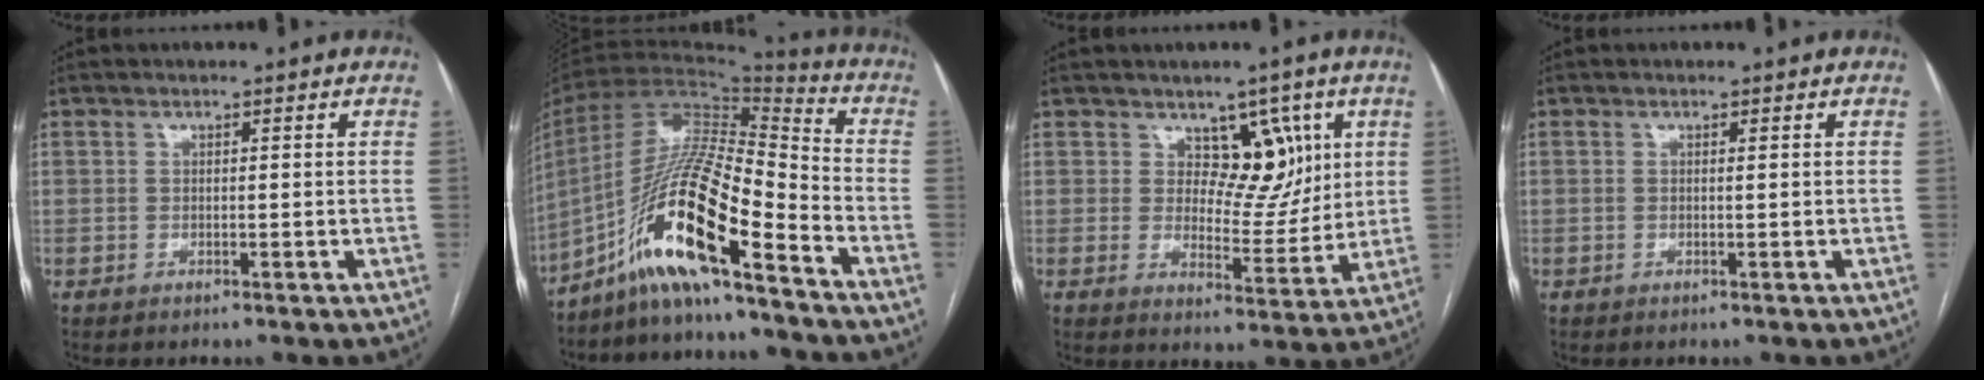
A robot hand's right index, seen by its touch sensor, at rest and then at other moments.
{"total": 16.8, "force": [-10.3, 1.4, 13.2], "torque": [-0.257, 0.001, -0.189]}
{"total": 7.3, "force": [3.4, 4.6, 4.5], "torque": [-0.044, -0.001, 0.055]}
{"total": 0.0}